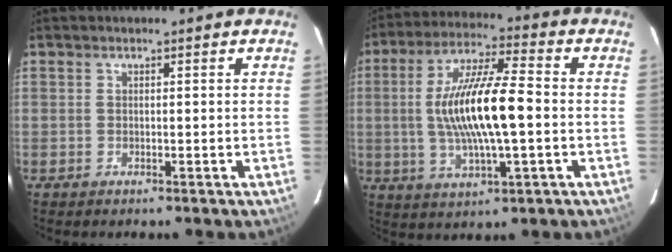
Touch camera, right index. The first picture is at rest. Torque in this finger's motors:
{"motor_torque": [0.97, -0.40, 1.05, 0.21]}